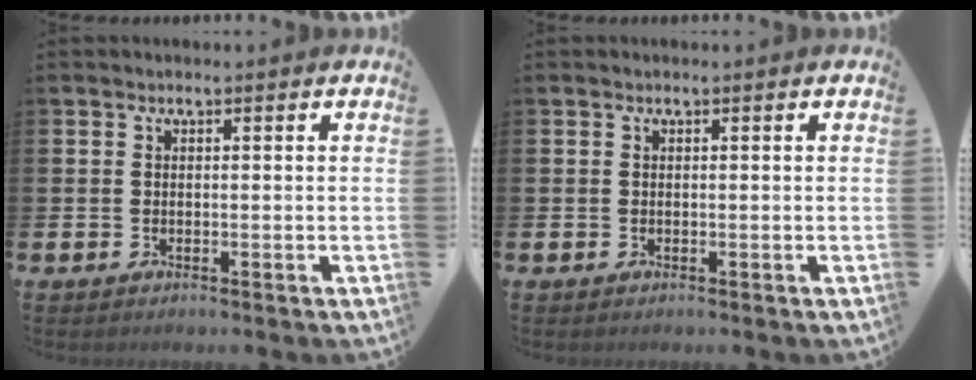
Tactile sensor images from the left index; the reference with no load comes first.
{"total": 0.0}